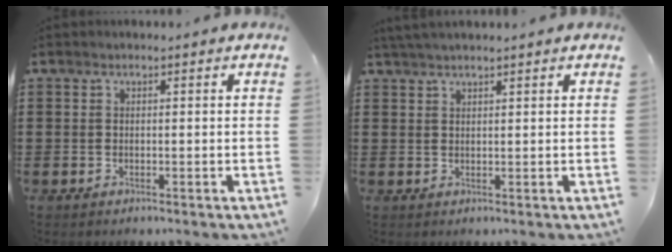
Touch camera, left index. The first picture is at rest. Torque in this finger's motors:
{"motor_torque": [1.24, -0.90, 0.22, 0.12]}